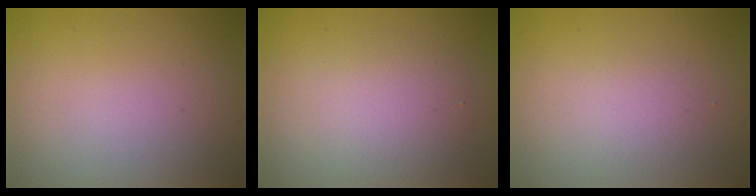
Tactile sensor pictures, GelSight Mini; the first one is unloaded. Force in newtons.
{"total": 3.8, "press": 3.8, "slide": 0.3}
{"total": 1.6, "press": 1.6, "slide": 0.1}